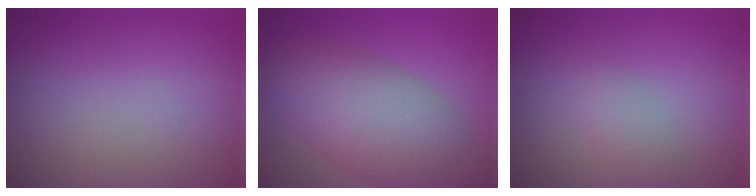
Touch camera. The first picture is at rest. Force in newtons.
{"total": 9.0, "press": 9.0, "slide": 0.4}
{"total": 1.8, "press": 1.8, "slide": 0.0}